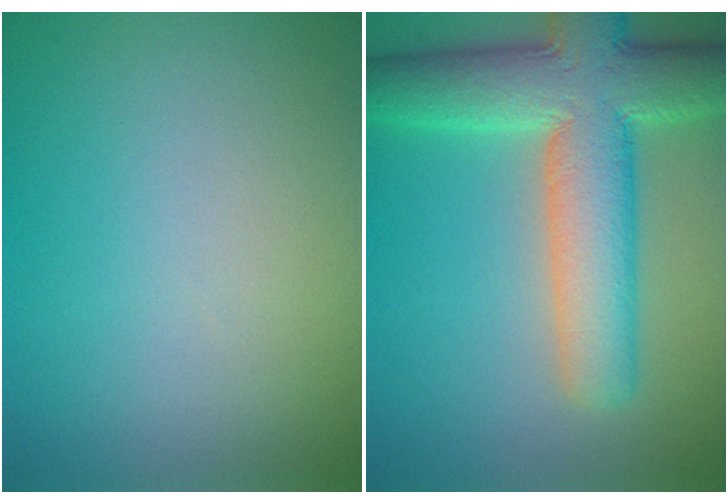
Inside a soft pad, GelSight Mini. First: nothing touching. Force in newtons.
{"total": 9.6, "press": 9.6, "slide": 0.3}